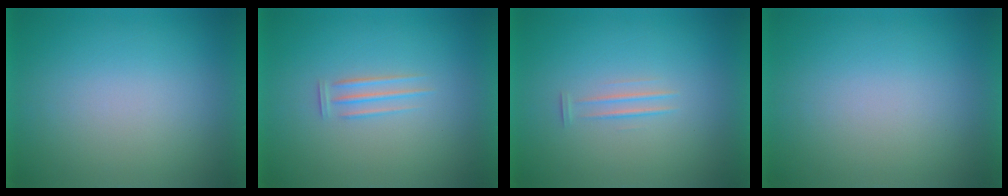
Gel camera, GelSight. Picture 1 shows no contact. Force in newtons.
{"total": 1.6}
{"total": 1.7}
{"total": 0.0}